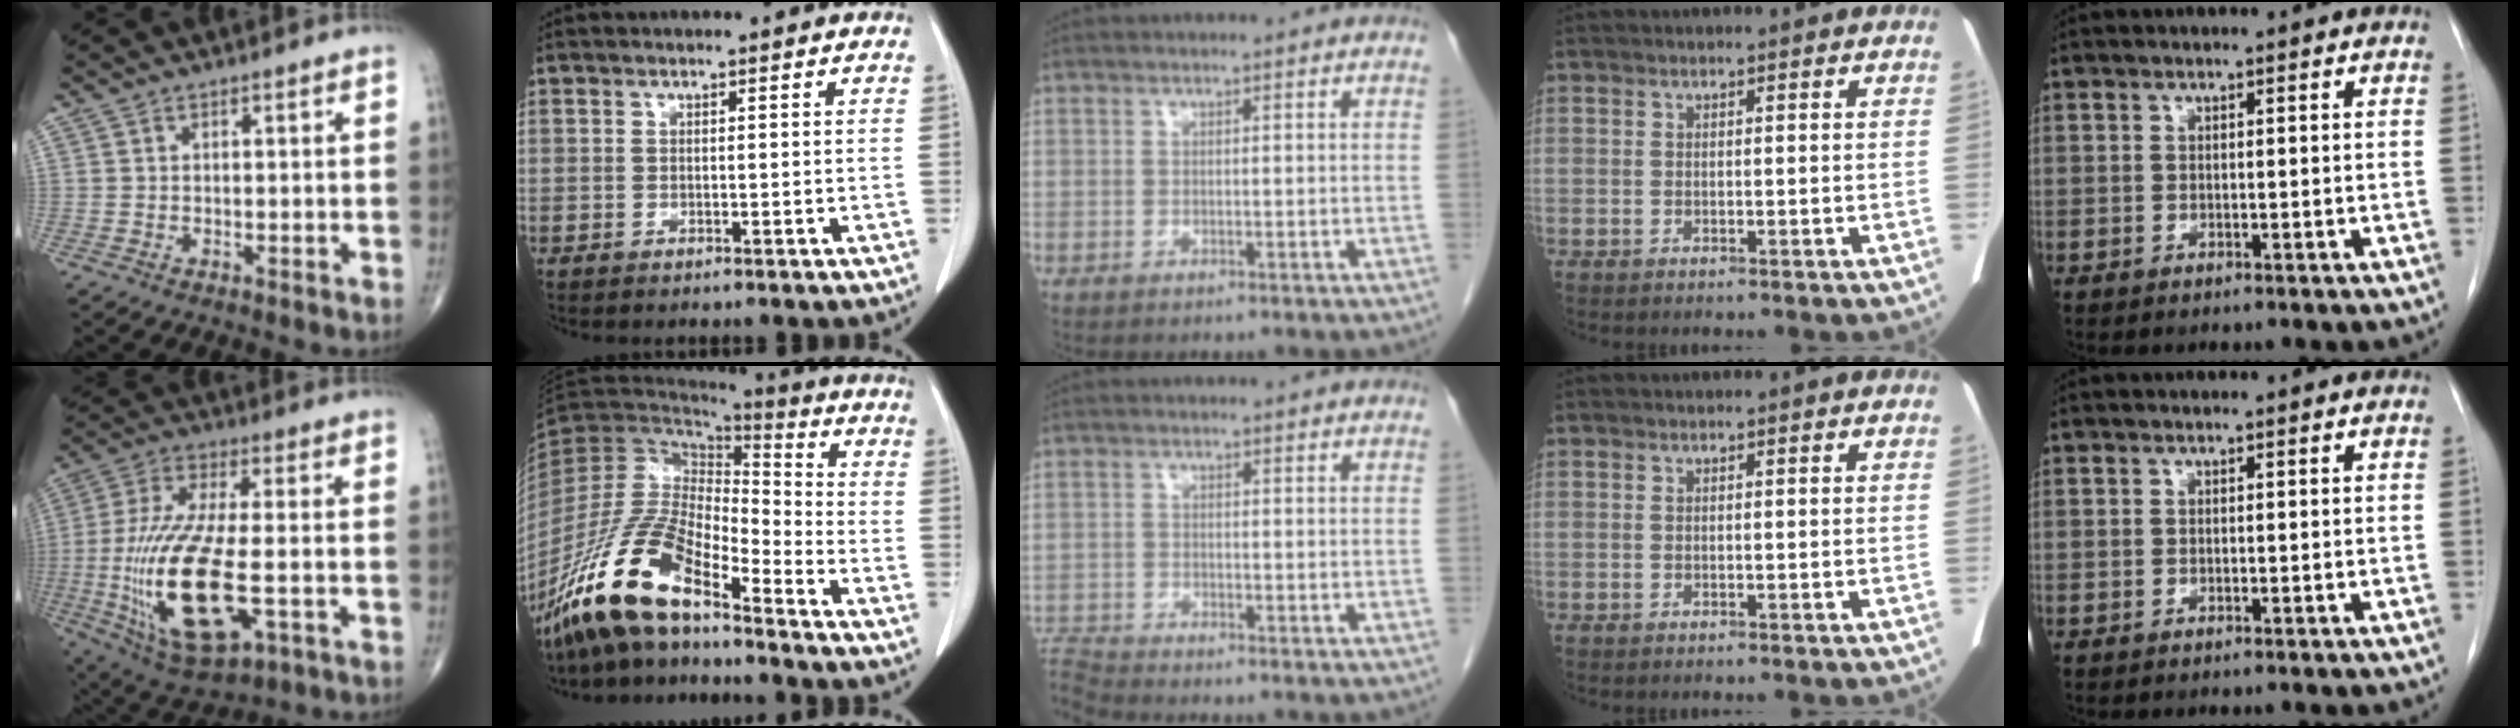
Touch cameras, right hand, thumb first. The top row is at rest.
{"thumb": {"total": 22.6, "force": [-4.5, 8.7, 20.4], "torque": [-0.448, -0.008, -0.060]}, "index": {"total": 14.8, "force": [-11.0, 3.7, 9.1], "torque": [-0.188, 0.003, -0.207]}, "middle": {"total": 4.0, "force": [-3.8, -1.1, 0.1], "torque": [-0.012, -0.010, -0.073]}}